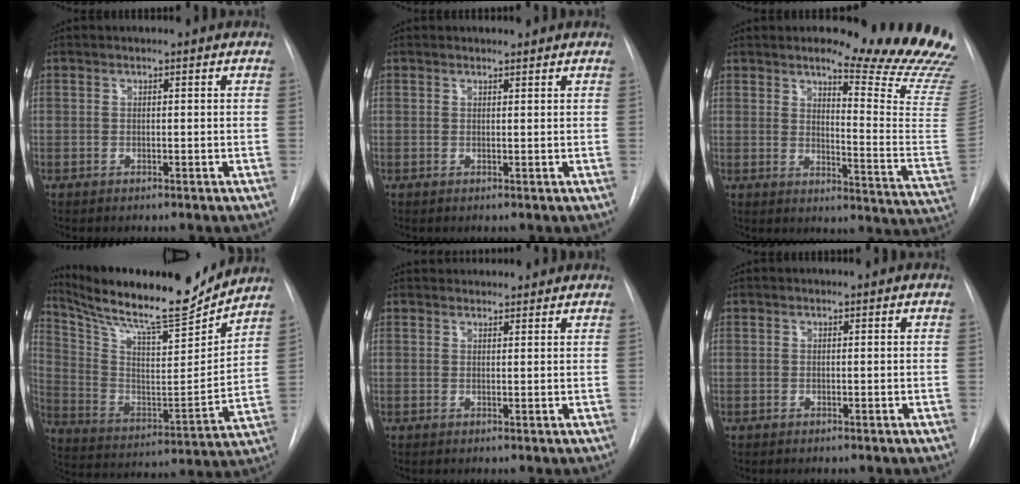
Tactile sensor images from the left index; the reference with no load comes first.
{"total": 0.9, "force": [0.9, 0.1, 0.0], "torque": [-0.009, -0.001, 0.015]}
{"total": 17.8, "force": [15.5, 0.0, 8.6], "torque": [-0.107, -0.123, 0.175]}
{"total": 21.6, "force": [19.6, 1.7, 8.8], "torque": [-0.169, -0.037, 0.313]}
{"total": 6.4, "force": [6.1, 1.4, 1.2], "torque": [-0.010, 0.033, 0.075]}
{"total": 0.0}